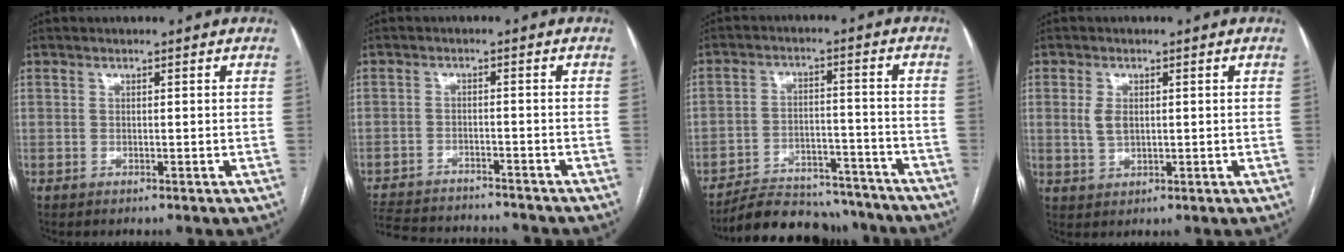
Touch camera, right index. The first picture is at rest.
{"total": 15.8, "force": [-14.6, 3.1, 5.2], "torque": [-0.125, -0.011, -0.209]}
{"total": 15.7, "force": [-14.5, 4.8, 3.9], "torque": [-0.059, 0.015, -0.207]}
{"total": 3.1, "force": [0.5, 1.8, 2.4], "torque": [-0.051, 0.003, 0.015]}